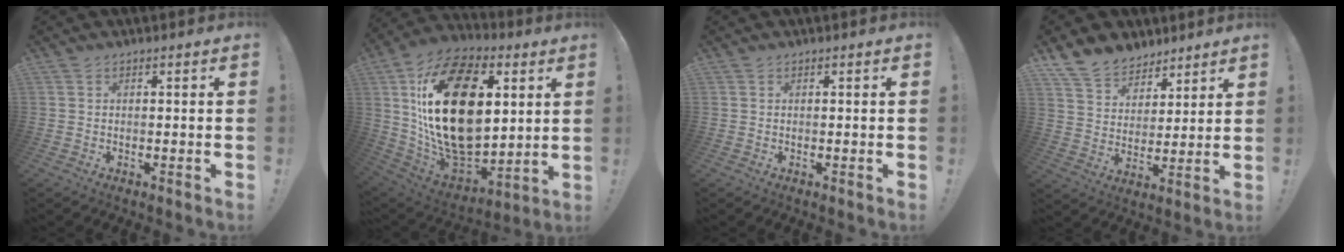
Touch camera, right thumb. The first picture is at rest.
{"total": 33.3, "force": [5.8, 20.4, 25.6], "torque": [-0.490, -0.029, 0.112]}
{"total": 0.0}
{"total": 10.8, "force": [8.4, 6.5, 1.9], "torque": [-0.045, -0.064, 0.169]}